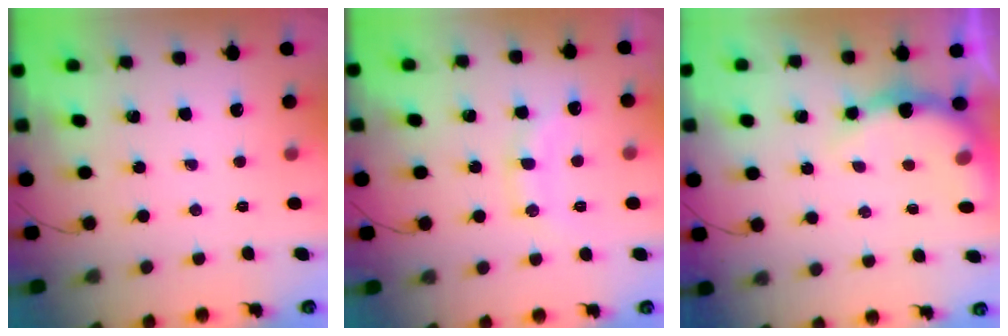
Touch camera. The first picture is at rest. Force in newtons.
{"total": 12.1, "press": 12.1, "slide": 0.9}
{"total": 9.0, "press": 8.9, "slide": 0.6}